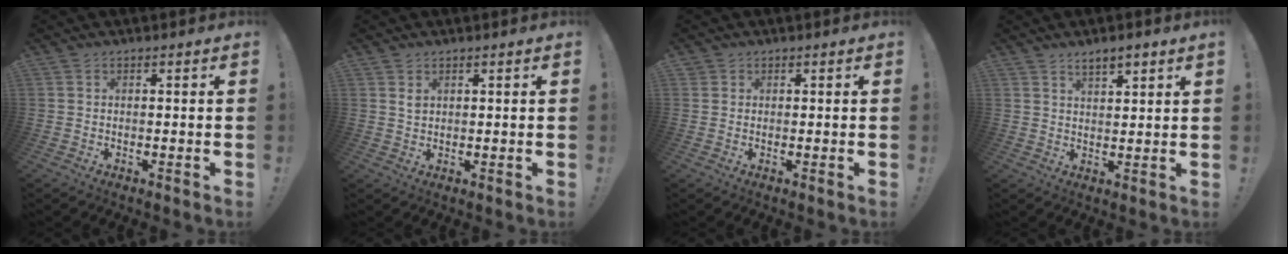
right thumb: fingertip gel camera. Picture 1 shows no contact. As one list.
[{"total": 1.4, "force": [0.8, 0.7, 0.8], "torque": [-0.007, -0.004, 0.014]}, {"total": 1.1, "force": [0.8, 0.8, 0.1], "torque": [0.005, -0.001, 0.012]}, {"total": 3.9, "force": [3.1, 0.9, 2.2], "torque": [-0.030, -0.018, 0.053]}]